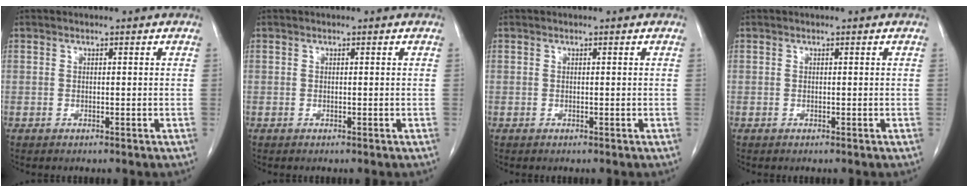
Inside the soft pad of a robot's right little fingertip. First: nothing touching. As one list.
[{"total": 0.0}, {"total": 0.0}, {"total": 0.0}]